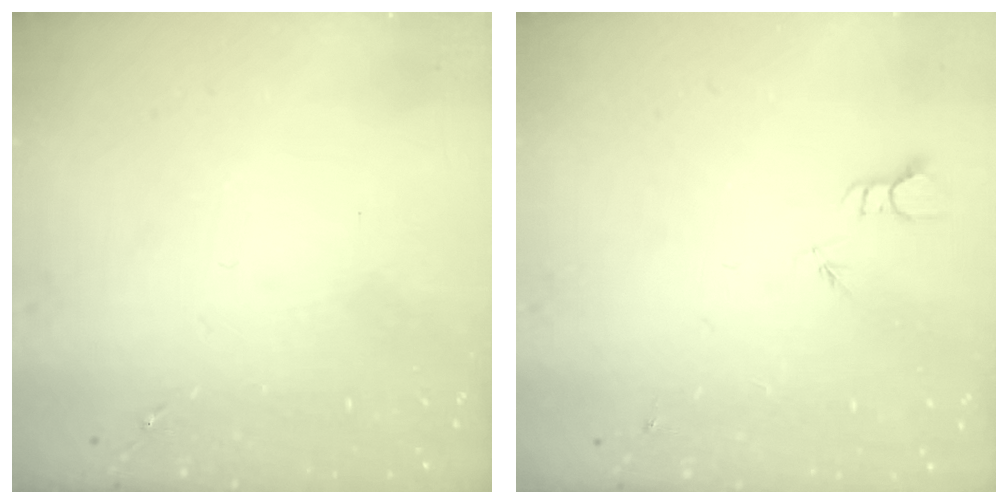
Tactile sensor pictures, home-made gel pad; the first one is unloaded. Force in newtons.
{"total": 2.3, "press": 2.3, "slide": 0.1}